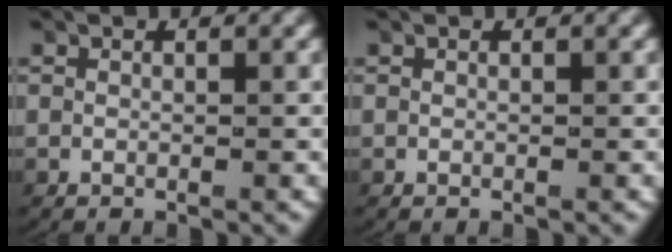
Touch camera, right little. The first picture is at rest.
{"total": 0.0}